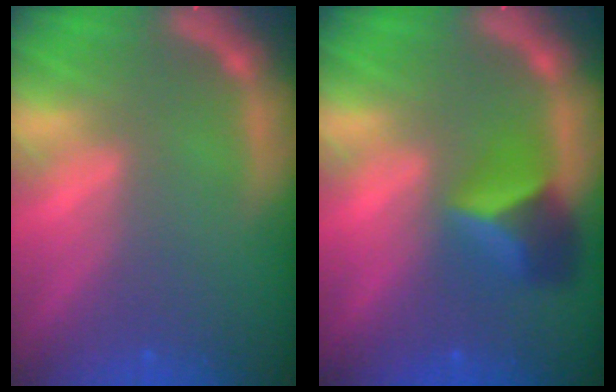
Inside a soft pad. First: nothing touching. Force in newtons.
{"total": 4.4}